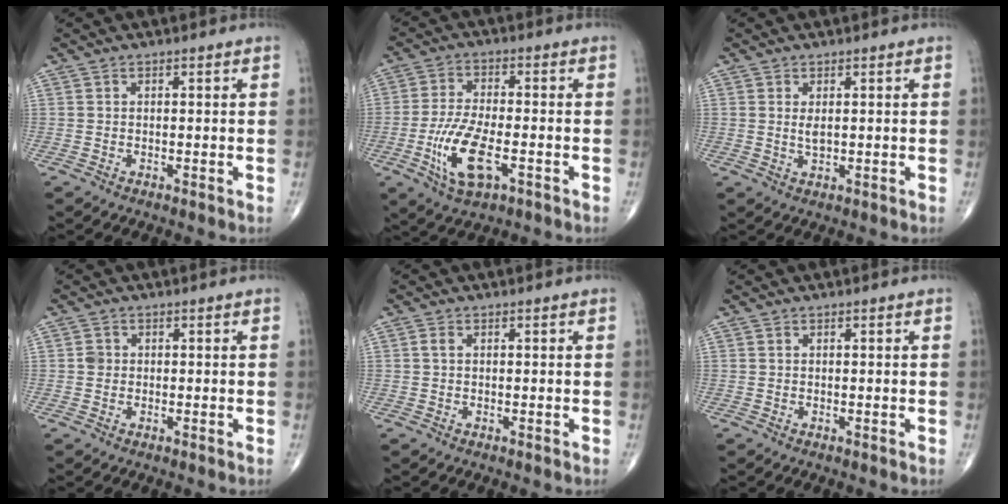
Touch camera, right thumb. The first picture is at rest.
{"total": 11.0, "force": [-3.7, 4.4, 9.3], "torque": [-0.192, 0.007, -0.065]}
{"total": 1.8, "force": [0.4, 0.8, 1.6], "torque": [-0.026, -0.007, 0.010]}
{"total": 1.4, "force": [0.1, 1.3, 0.6], "torque": [-0.004, 0.003, 0.001]}
{"total": 0.8, "force": [0.1, 0.5, 0.7], "torque": [-0.014, 0.001, 0.000]}
{"total": 0.0}